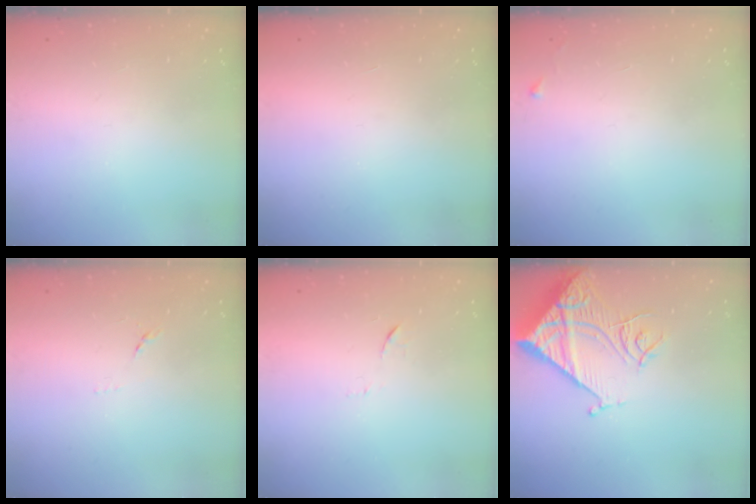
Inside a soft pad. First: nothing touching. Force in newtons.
{"total": 1.5, "press": 1.5, "slide": 0.1}
{"total": 3.5, "press": 3.4, "slide": 0.5}
{"total": 7.6, "press": 7.6, "slide": 0.7}
{"total": 5.8, "press": 5.7, "slide": 0.4}
{"total": 15.5, "press": 15.3, "slide": 1.9}